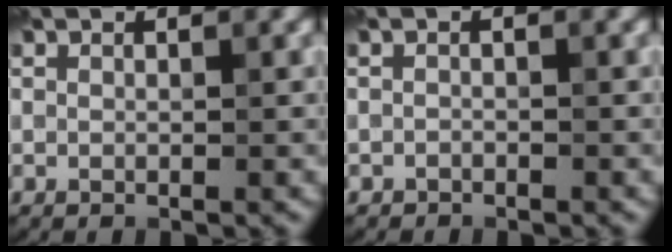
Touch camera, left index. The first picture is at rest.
{"total": 0.7, "force": [-0.6, 0.3, 0.0], "torque": [0.003, -0.001, -0.011]}